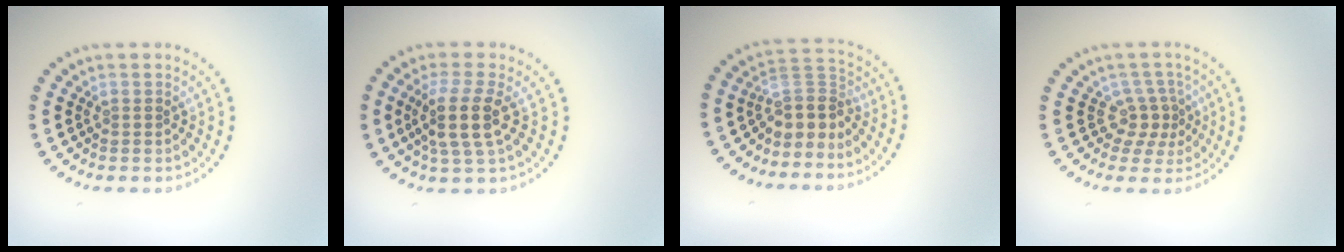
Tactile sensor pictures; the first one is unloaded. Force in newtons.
{"total": 3.8, "press": 3.2, "slide": 2.1}
{"total": 3.4, "press": 2.5, "slide": 2.3}
{"total": 2.6, "press": 1.8, "slide": 1.9}